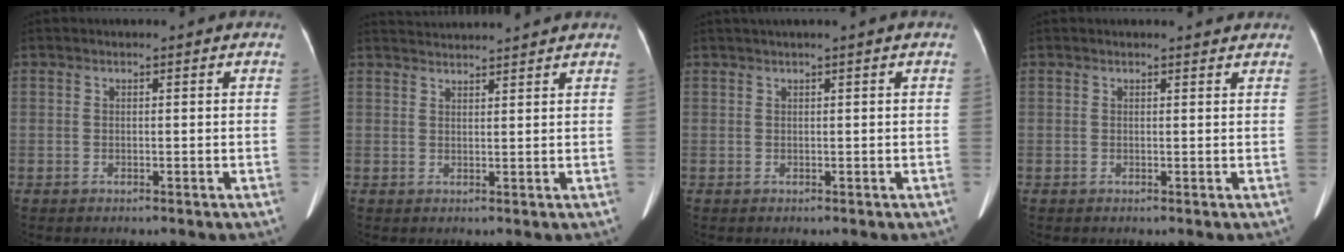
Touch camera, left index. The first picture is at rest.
{"total": 6.1, "force": [5.9, -0.8, 1.2], "torque": [-0.022, 0.029, 0.087]}
{"total": 1.3, "force": [0.8, -0.4, 0.9], "torque": [-0.024, 0.007, 0.025]}
{"total": 2.0, "force": [2.0, 0.3, 0.3], "torque": [-0.011, 0.002, 0.019]}